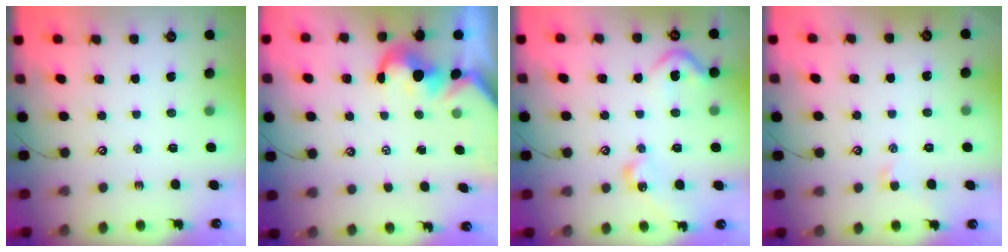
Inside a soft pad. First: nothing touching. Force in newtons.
{"total": 2.0, "press": 1.8, "slide": 0.9}
{"total": 9.9, "press": 9.8, "slide": 1.3}
{"total": 1.0, "press": 0.8, "slide": 0.6}